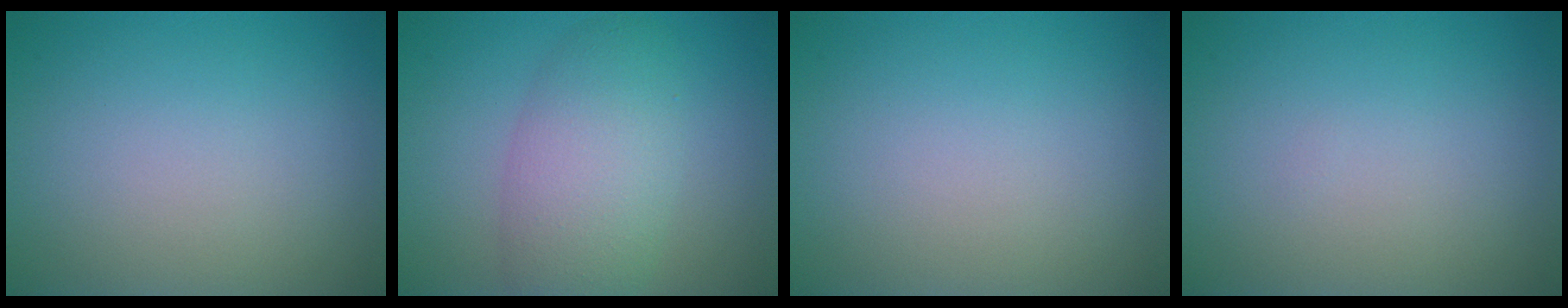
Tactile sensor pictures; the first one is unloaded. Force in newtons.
{"total": 5.6, "press": 5.6, "slide": 0.2}
{"total": 0.0}
{"total": 0.0}